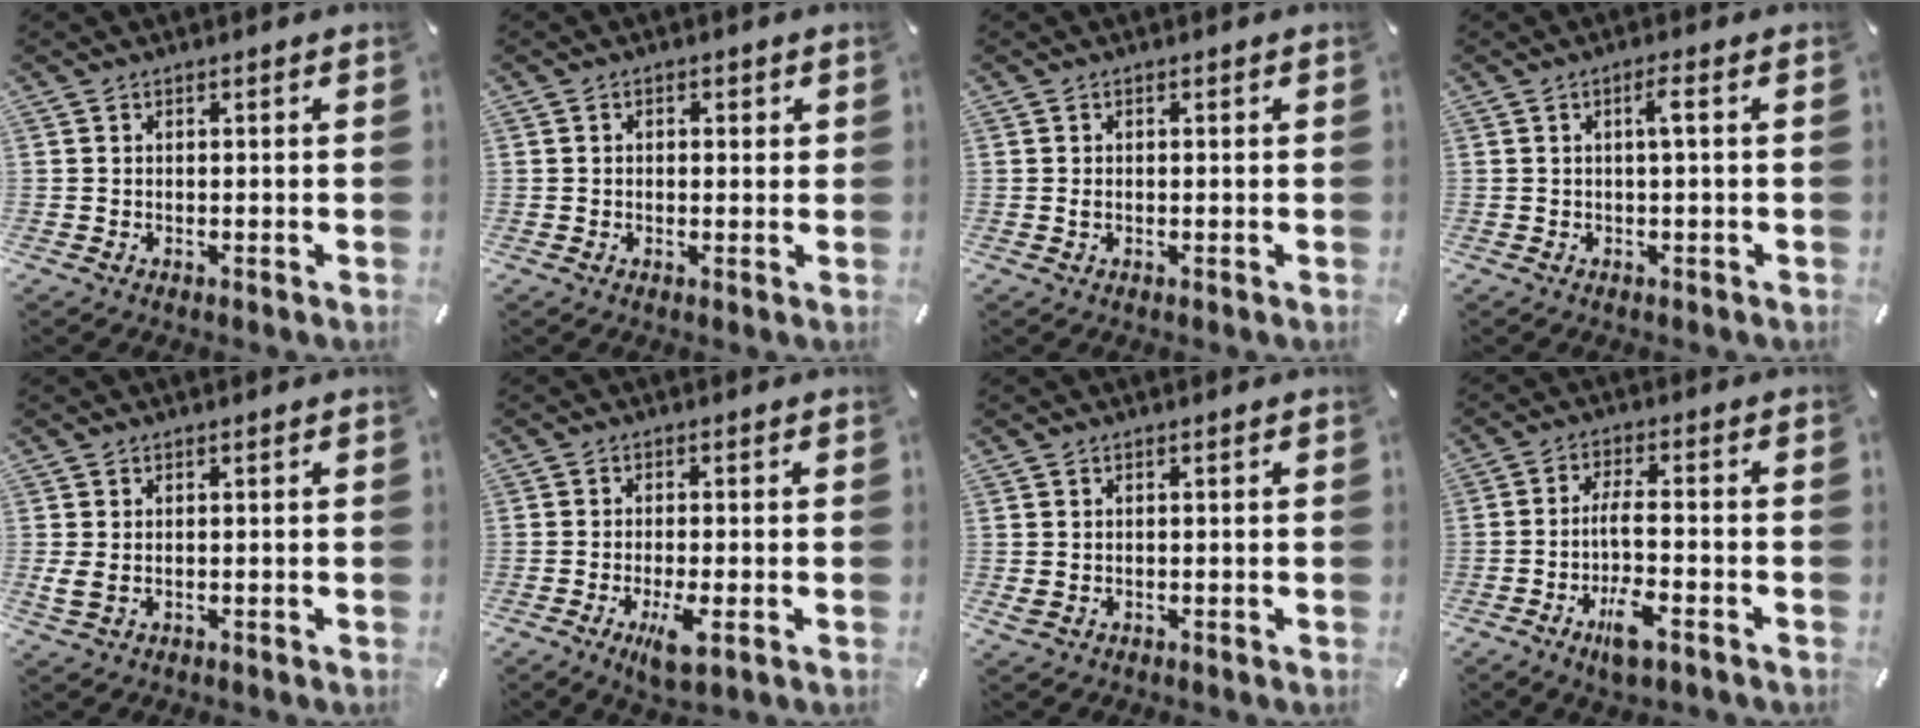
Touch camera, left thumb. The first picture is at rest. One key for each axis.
{"total": 1.5, "fx": 0.0, "fy": 1.2, "fz": 0.8, "tx": -0.007, "ty": 0.005, "tz": -0.004}
{"total": 0.9, "fx": -0.1, "fy": 0.5, "fz": 0.7, "tx": -0.014, "ty": 0.001, "tz": -0.002}
{"total": 3.0, "fx": 0.3, "fy": 0.1, "fz": 2.9, "tx": -0.058, "ty": 0.003, "tz": 0.002}
{"total": 2.6, "fx": 0.4, "fy": 1.3, "fz": 2.2, "tx": -0.041, "ty": -0.004, "tz": 0.004}
{"total": 5.9, "fx": -1.9, "fy": 1.5, "fz": 5.4, "tx": -0.103, "ty": -0.011, "tz": -0.030}
{"total": 0.7, "fx": 0.1, "fy": 0.6, "fz": 0.3, "tx": -0.006, "ty": 0.003, "tz": 0.001}
{"total": 9.3, "fx": -3.1, "fy": 2.1, "fz": 8.5, "tx": -0.164, "ty": 0.005, "tz": -0.058}